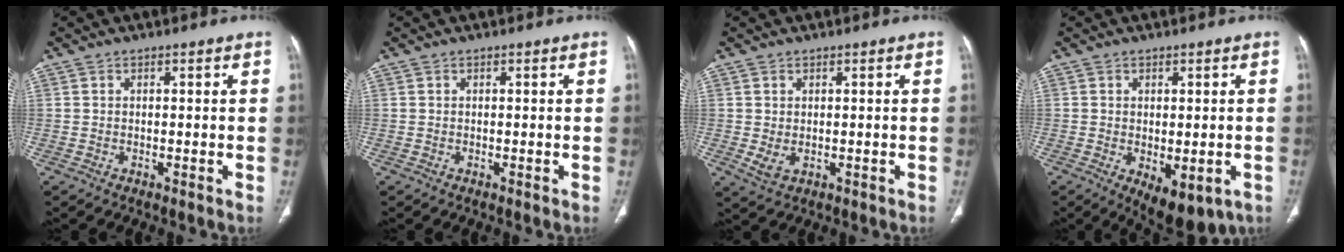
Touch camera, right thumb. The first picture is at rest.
{"total": 0.0}
{"total": 2.4, "force": [-0.1, 1.6, 1.8], "torque": [-0.037, -0.005, 0.008]}
{"total": 9.0, "force": [-3.6, 4.5, 6.8], "torque": [-0.078, -0.002, -0.036]}